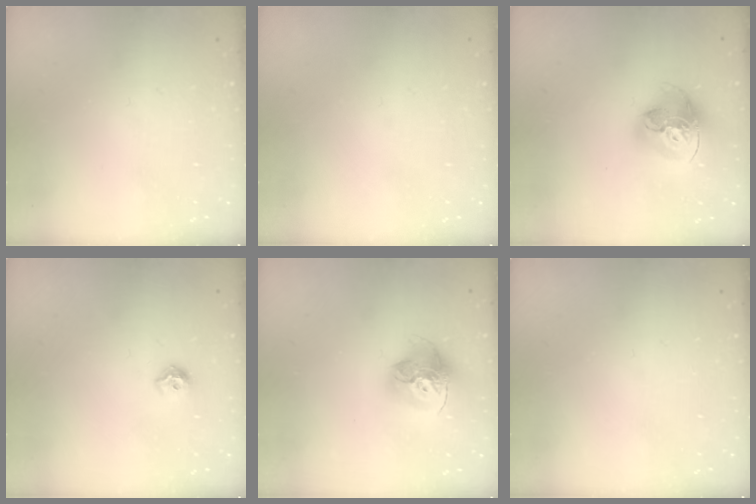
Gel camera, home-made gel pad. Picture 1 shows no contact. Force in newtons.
{"total": 0.7, "press": 0.7, "slide": 0.1}
{"total": 18.0, "press": 17.9, "slide": 1.9}
{"total": 6.9, "press": 6.8, "slide": 0.9}
{"total": 16.9, "press": 16.8, "slide": 1.7}
{"total": 0.0}